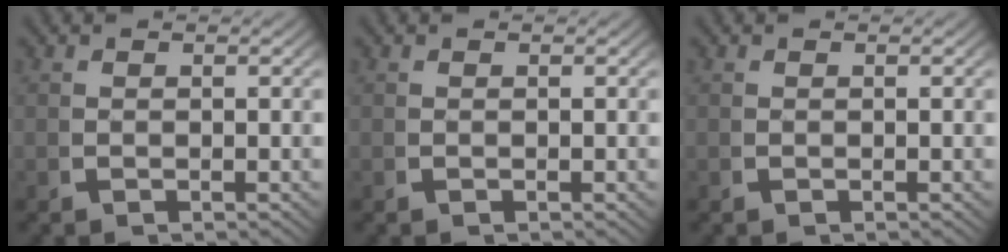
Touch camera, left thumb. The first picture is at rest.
{"total": 0.0}
{"total": 0.0}